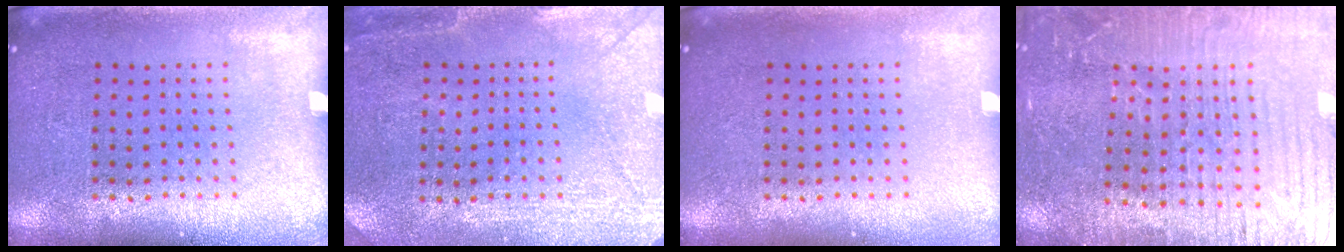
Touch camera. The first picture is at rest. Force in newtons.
{"total": 2.9, "press": 2.7, "slide": 1.0}
{"total": 0.0}
{"total": 3.8, "press": 3.7, "slide": 1.0}